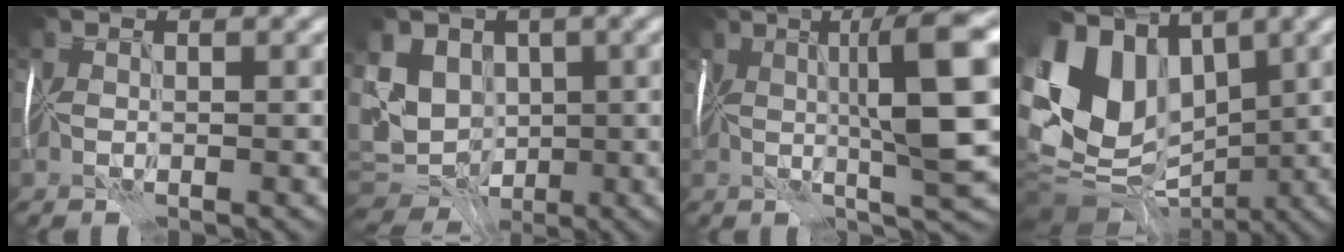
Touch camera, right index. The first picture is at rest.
{"total": 9.0, "force": [0.1, 7.5, 4.9], "torque": [-0.105, 0.005, 0.012]}
{"total": 10.6, "force": [0.9, 1.6, 10.4], "torque": [-0.144, 0.014, 0.019]}
{"total": 12.4, "force": [0.2, 9.7, 7.7], "torque": [-0.174, 0.011, -0.005]}